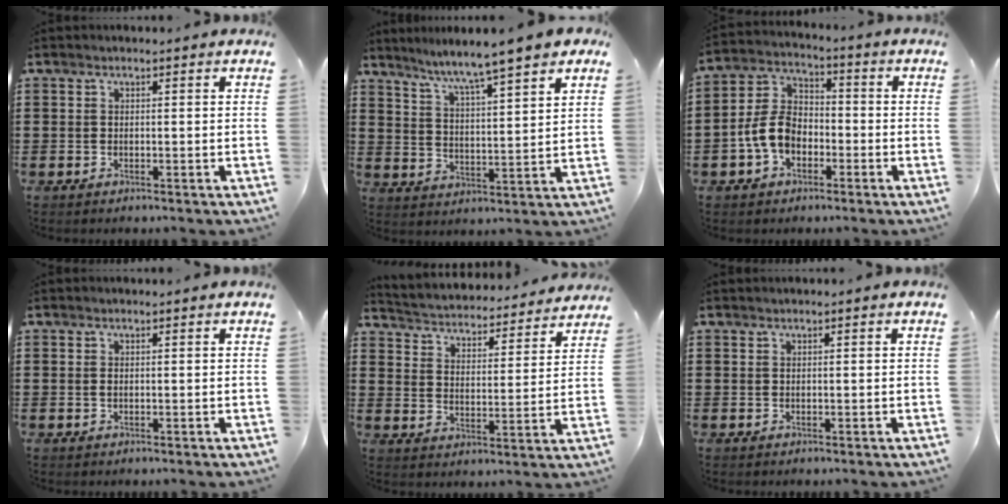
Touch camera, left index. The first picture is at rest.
{"total": 5.6, "force": [5.1, -0.7, 2.3], "torque": [-0.069, -0.036, 0.079]}
{"total": 7.8, "force": [-2.6, 5.3, 5.1], "torque": [-0.133, 0.009, -0.059]}
{"total": 0.6, "force": [0.1, 0.2, 0.5], "torque": [-0.012, -0.001, 0.002]}
{"total": 3.2, "force": [3.2, -0.1, -0.1], "torque": [-0.021, -0.035, 0.046]}
{"total": 0.0}